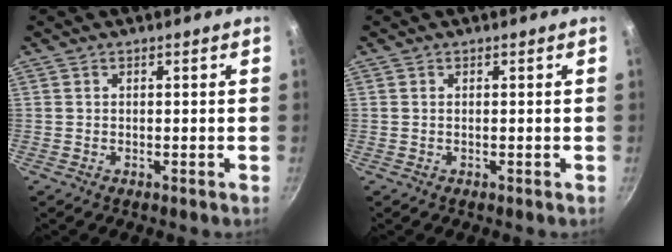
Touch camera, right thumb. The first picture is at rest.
{"total": 0.0}